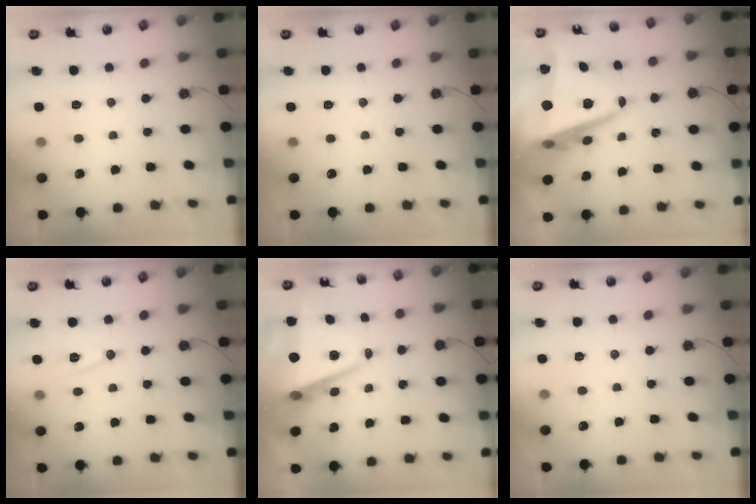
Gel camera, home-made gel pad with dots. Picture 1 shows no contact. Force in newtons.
{"total": 0.0}
{"total": 14.8, "press": 14.5, "slide": 3.0}
{"total": 9.5, "press": 8.8, "slide": 3.7}
{"total": 9.2, "press": 8.2, "slide": 4.1}
{"total": 2.5, "press": 2.2, "slide": 1.1}